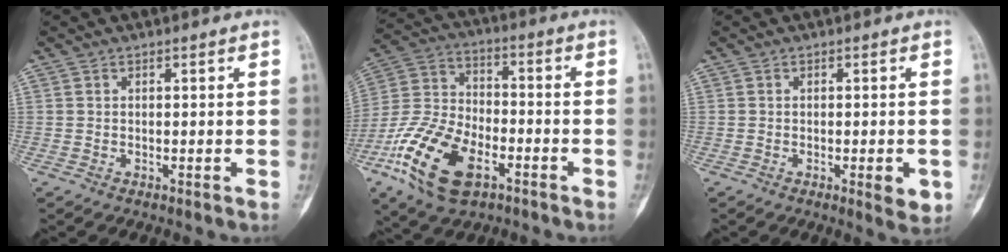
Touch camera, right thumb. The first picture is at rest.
{"total": 17.9, "force": [-8.3, 9.5, 12.7], "torque": [-0.249, 0.030, -0.159]}
{"total": 4.0, "force": [-1.2, 1.2, 3.6], "torque": [-0.036, -0.005, -0.012]}